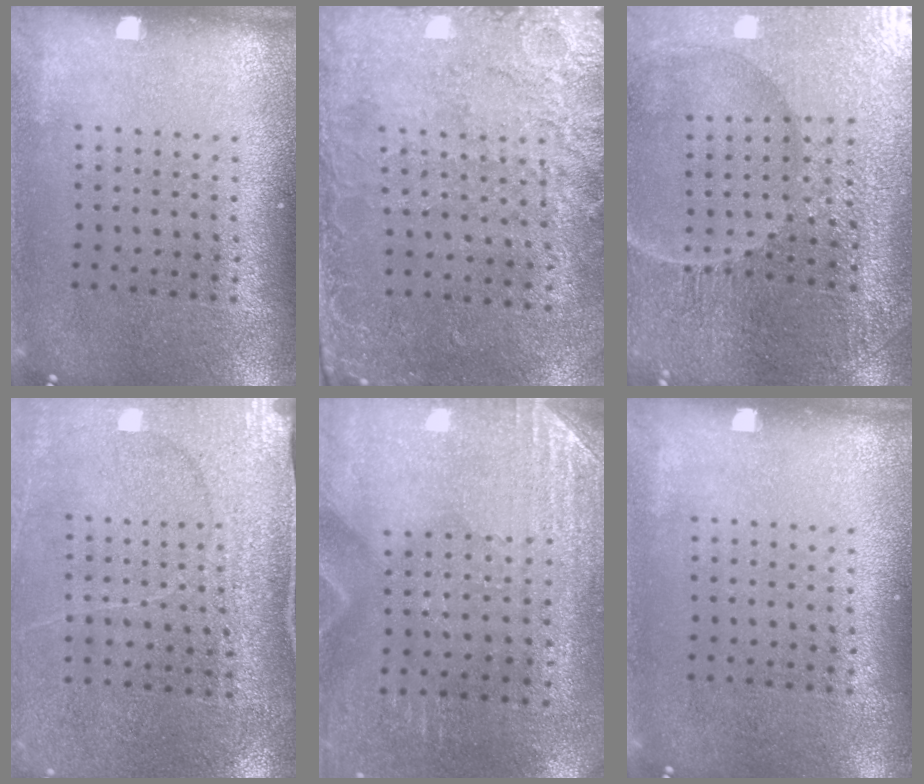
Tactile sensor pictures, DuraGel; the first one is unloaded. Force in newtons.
{"total": 2.7, "press": 2.2, "slide": 1.5}
{"total": 4.2, "press": 4.1, "slide": 0.7}
{"total": 3.0, "press": 3.0, "slide": 0.1}
{"total": 2.8, "press": 2.6, "slide": 1.2}
{"total": 0.0}